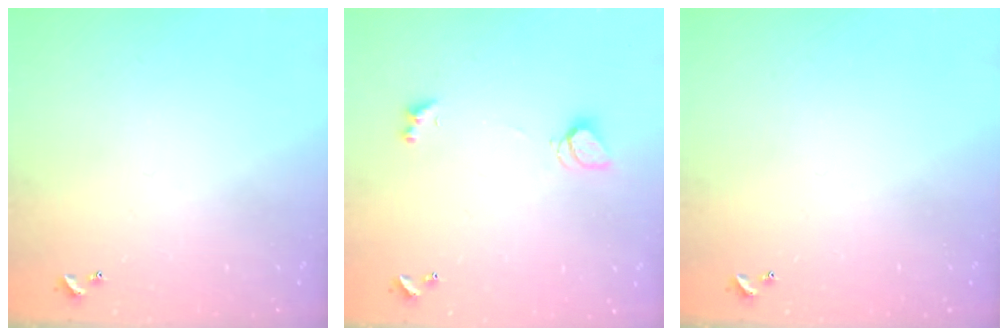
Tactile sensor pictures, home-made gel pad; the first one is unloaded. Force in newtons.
{"total": 2.0, "press": 1.9, "slide": 0.5}
{"total": 0.0}